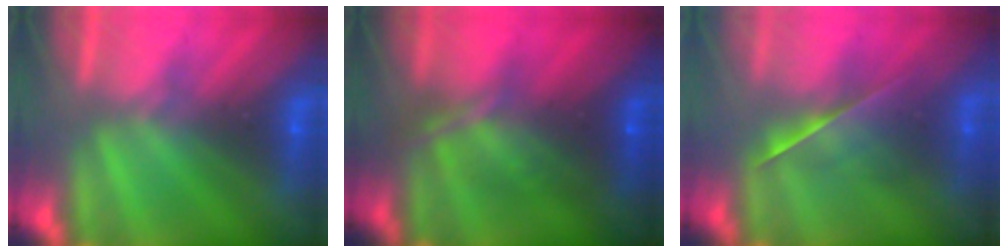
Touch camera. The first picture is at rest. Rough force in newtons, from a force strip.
{"total": 8.8}
{"total": 2.1}